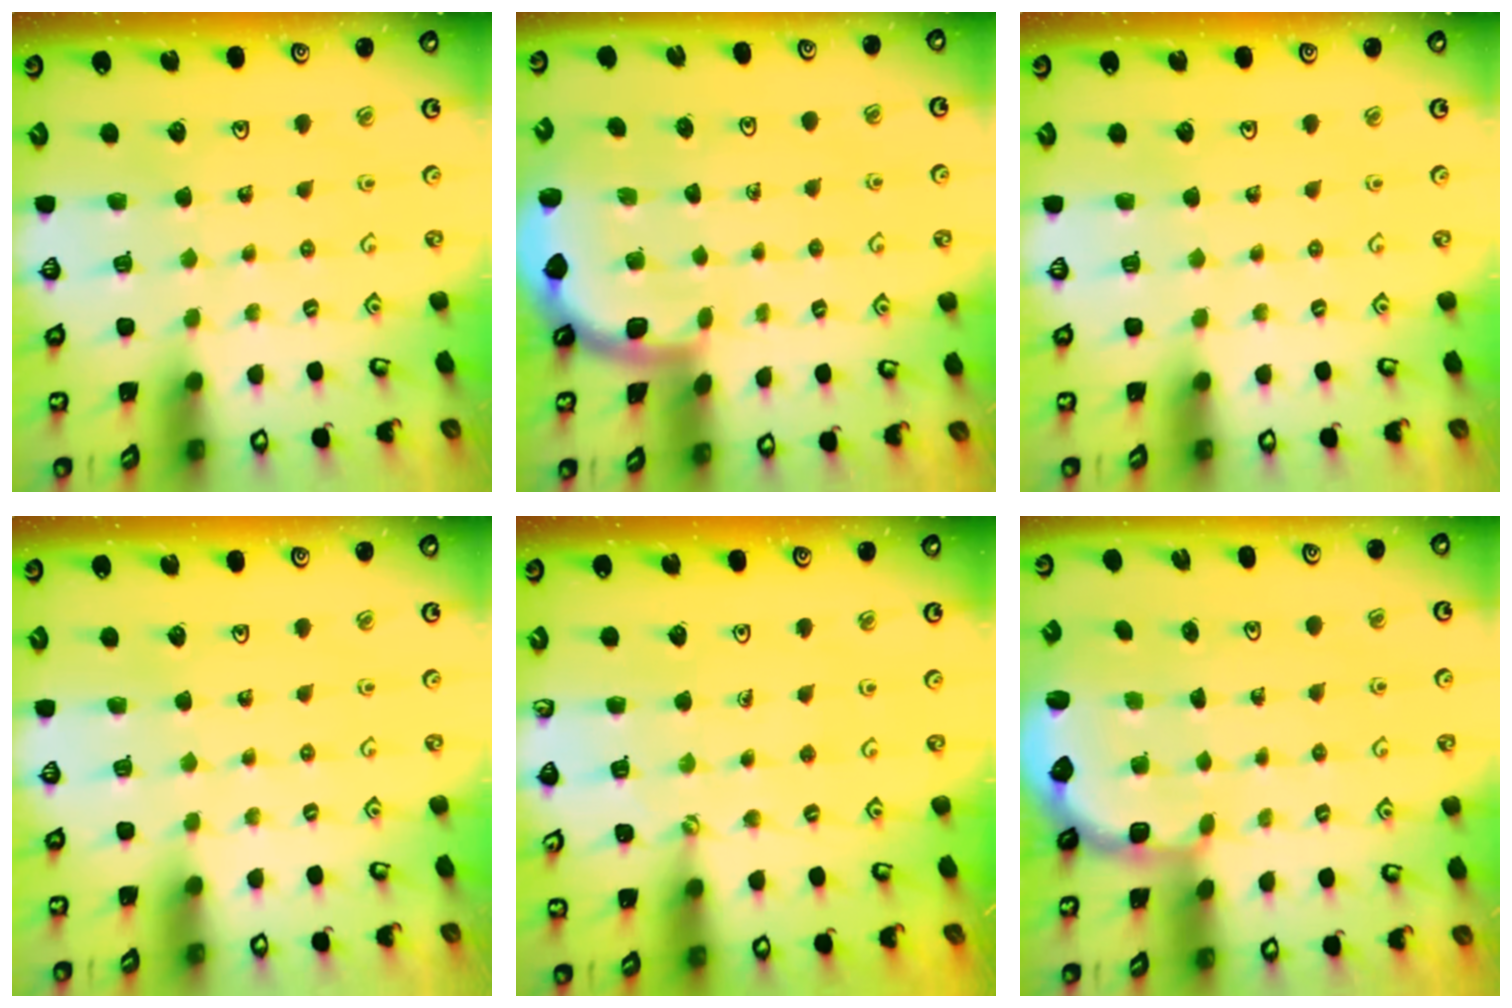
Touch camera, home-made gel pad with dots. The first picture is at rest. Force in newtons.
{"total": 1.9, "press": 1.9, "slide": 0.0}
{"total": 0.0}
{"total": 0.0}
{"total": 1.9, "press": 1.9, "slide": 0.2}
{"total": 2.9, "press": 2.4, "slide": 1.6}